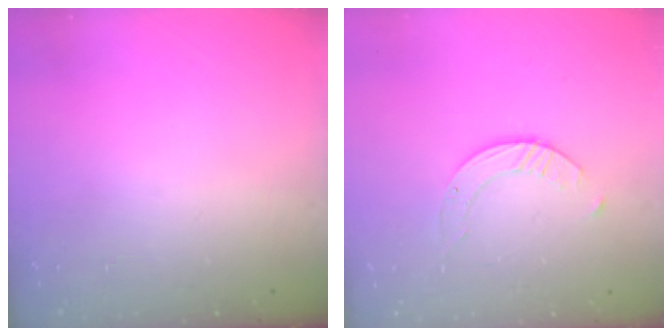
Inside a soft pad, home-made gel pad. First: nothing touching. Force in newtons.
{"total": 2.7, "press": 2.7, "slide": 0.3}